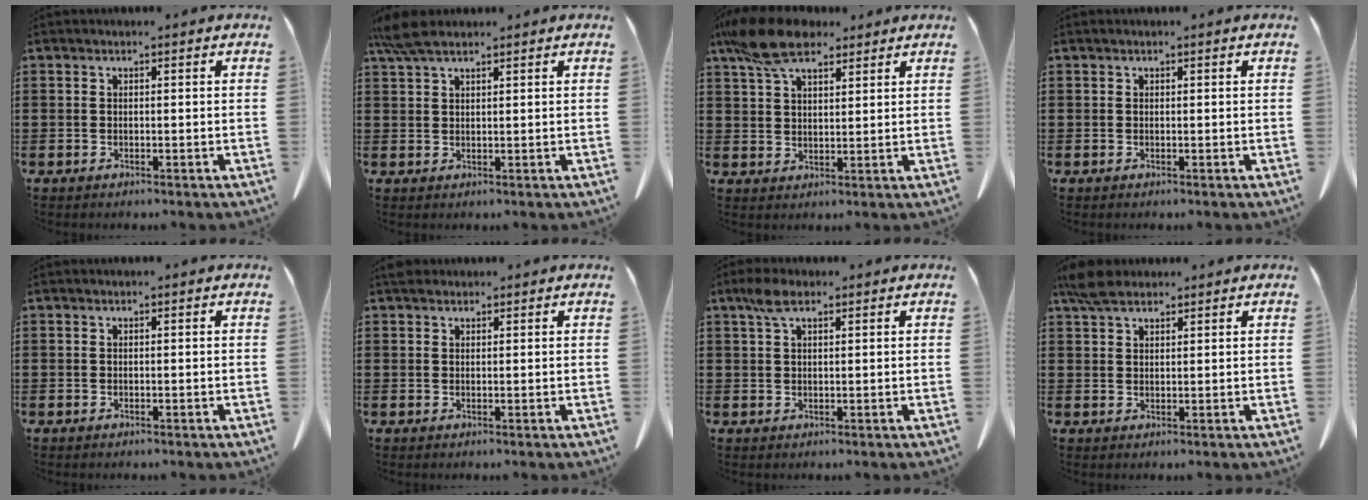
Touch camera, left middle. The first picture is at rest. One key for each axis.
{"total": 4.3, "fx": 3.4, "fy": 1.4, "fz": 2.3, "tx": -0.054, "ty": 0.002, "tz": 0.066}
{"total": 9.6, "fx": 6.9, "fy": 3.9, "fz": 5.5, "tx": -0.128, "ty": -0.003, "tz": 0.131}
{"total": 0.0}
{"total": 0.0}
{"total": 1.7, "fx": 1.4, "fy": 0.8, "fz": 0.5, "tx": -0.015, "ty": 0.002, "tz": 0.028}
{"total": 3.4, "fx": 2.0, "fy": 1.5, "fz": 2.3, "tx": -0.054, "ty": 0.005, "tz": 0.036}
{"total": 4.0, "fx": 3.1, "fy": 1.6, "fz": 2.0, "tx": -0.041, "ty": 0.001, "tz": 0.058}